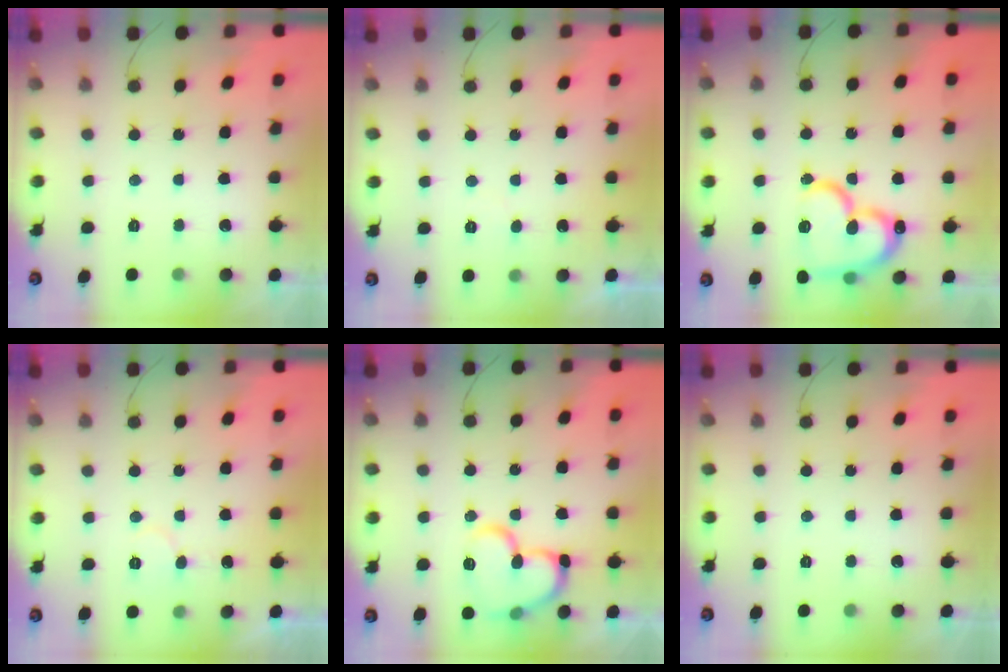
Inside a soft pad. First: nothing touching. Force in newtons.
{"total": 2.3, "press": 2.3, "slide": 0.2}
{"total": 21.1, "press": 20.9, "slide": 2.7}
{"total": 4.9, "press": 4.9, "slide": 0.5}
{"total": 15.1, "press": 15.0, "slide": 1.6}
{"total": 0.0}